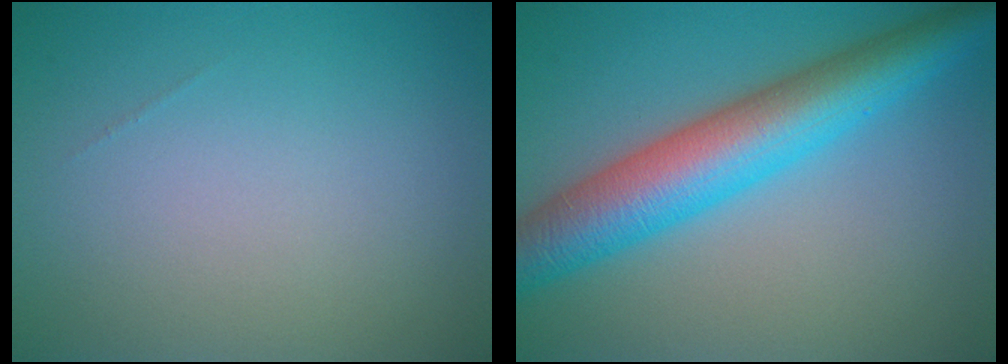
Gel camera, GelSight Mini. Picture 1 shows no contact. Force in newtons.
{"total": 8.7, "press": 8.7, "slide": 0.0}